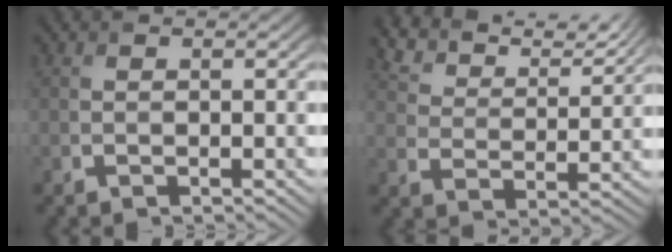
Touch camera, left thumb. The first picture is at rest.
{"total": 8.1, "force": [7.3, 2.0, 2.9], "torque": [-0.077, 0.011, 0.125]}